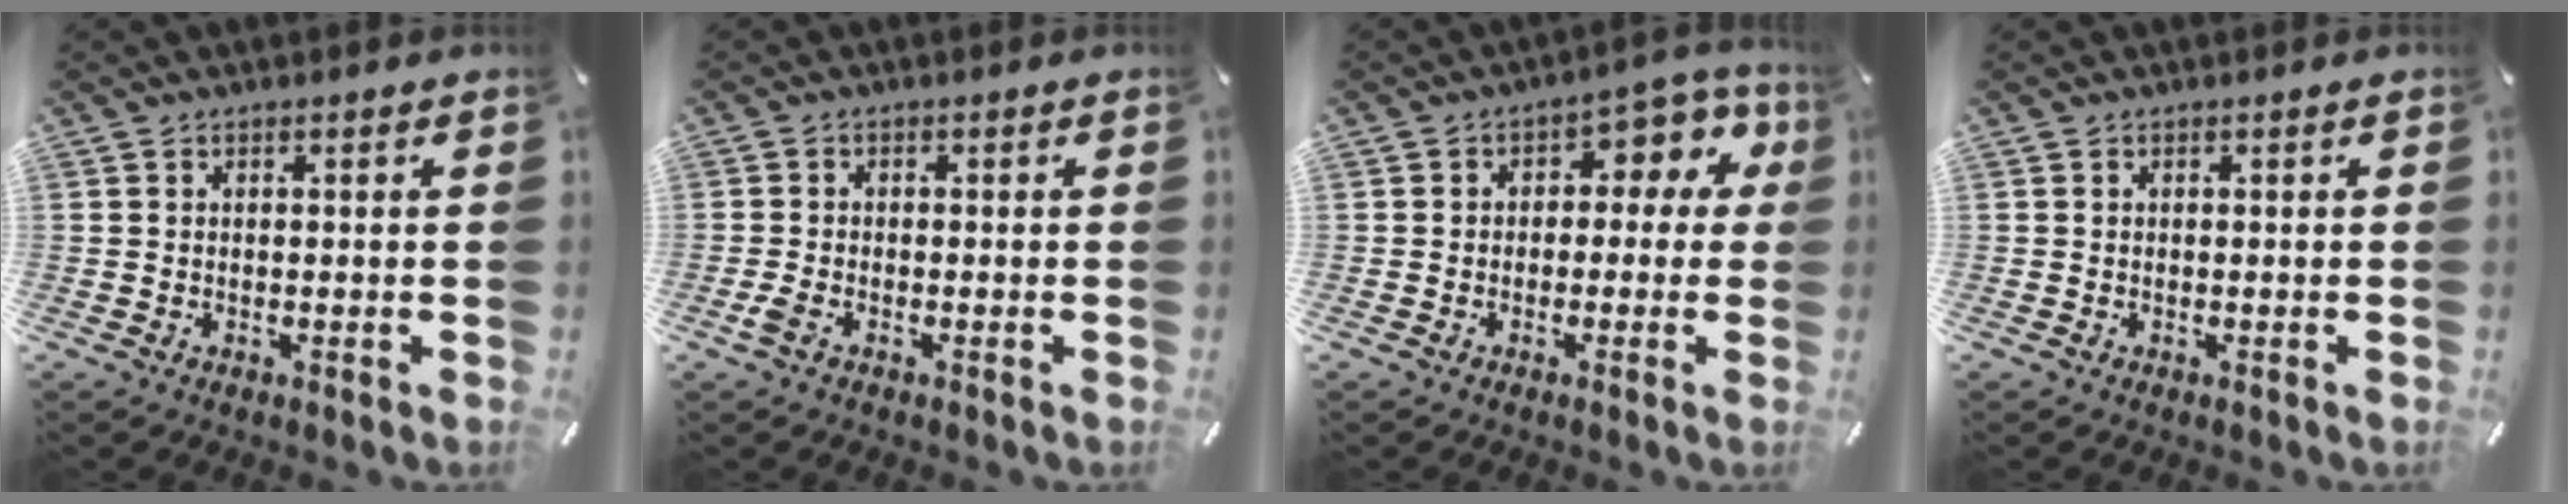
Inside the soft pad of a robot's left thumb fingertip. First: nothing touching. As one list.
[{"total": 2.1, "force": [-1.2, 1.0, 1.5], "torque": [-0.039, -0.001, -0.025]}, {"total": 7.1, "force": [0.9, 4.9, 5.1], "torque": [-0.058, -0.001, 0.008]}, {"total": 0.0}]